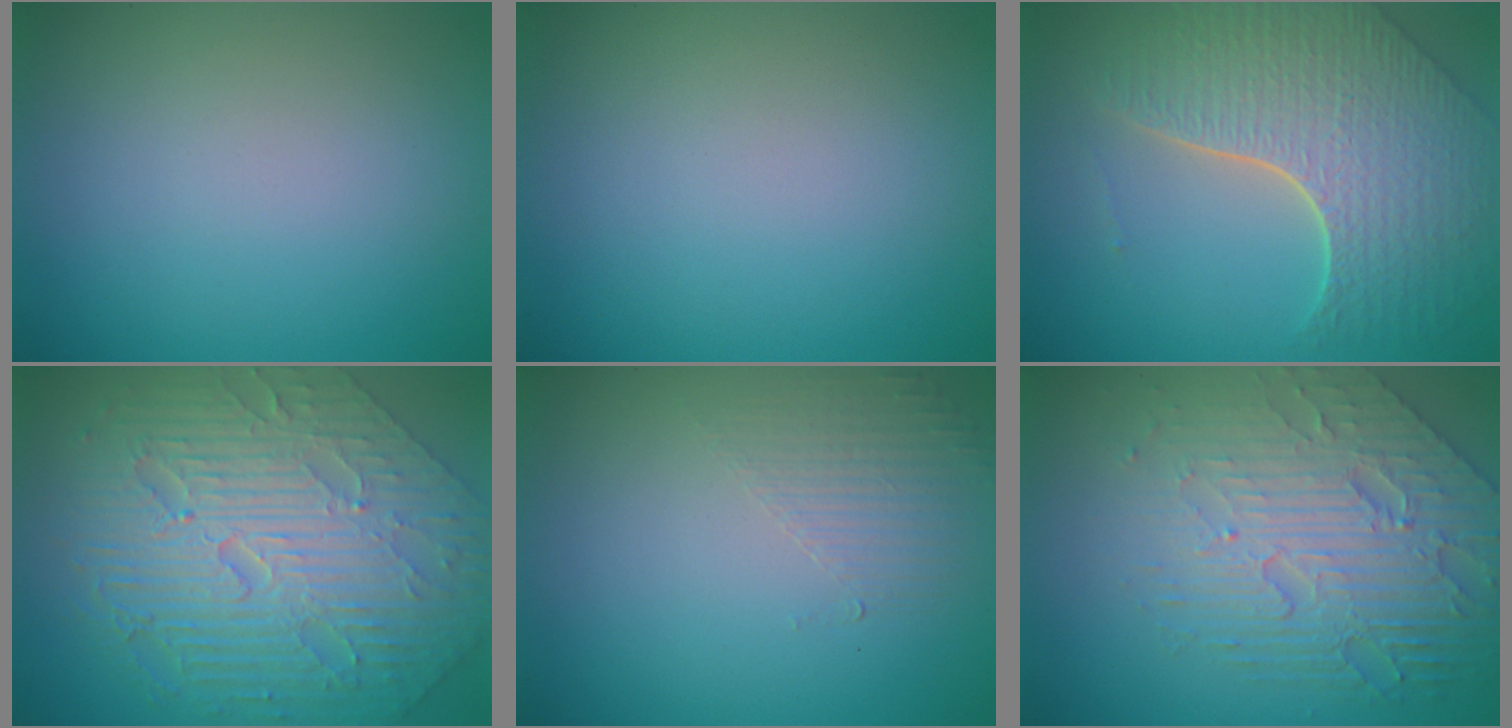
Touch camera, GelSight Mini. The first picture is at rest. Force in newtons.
{"total": 0.0}
{"total": 7.6, "press": 5.5, "slide": 5.2}
{"total": 11.2, "press": 7.3, "slide": 8.5}
{"total": 1.6, "press": 0.4, "slide": 1.5}
{"total": 7.9, "press": 5.4, "slide": 5.8}